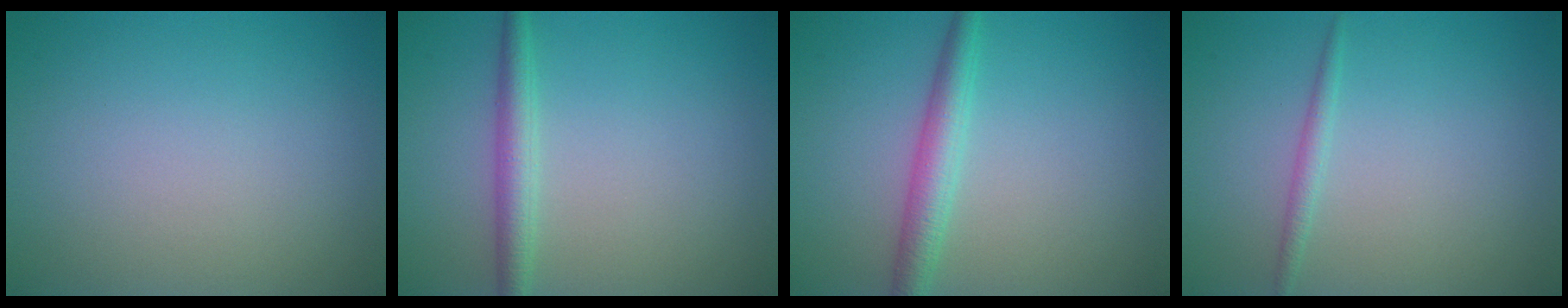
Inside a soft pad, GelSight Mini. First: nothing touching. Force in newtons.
{"total": 2.4, "press": 2.4, "slide": 0.0}
{"total": 3.0, "press": 3.0, "slide": 0.1}
{"total": 1.1, "press": 1.1, "slide": 0.0}